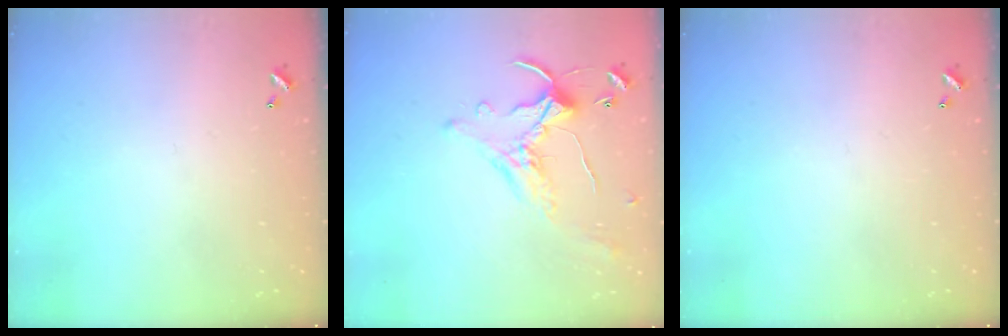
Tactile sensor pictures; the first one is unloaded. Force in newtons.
{"total": 1.1, "press": 0.3, "slide": 1.0}
{"total": 0.0}